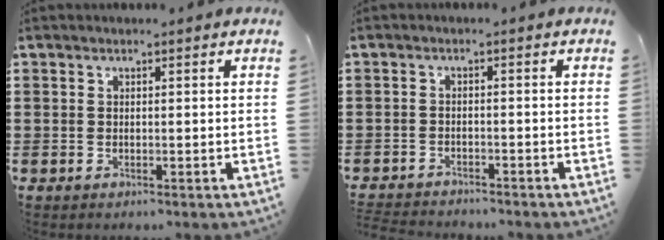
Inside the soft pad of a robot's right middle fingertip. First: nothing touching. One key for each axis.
{"total": 2.3, "fx": -2.2, "fy": 0.3, "fz": -0.1, "tx": -0.004, "ty": 0.000, "tz": -0.050}